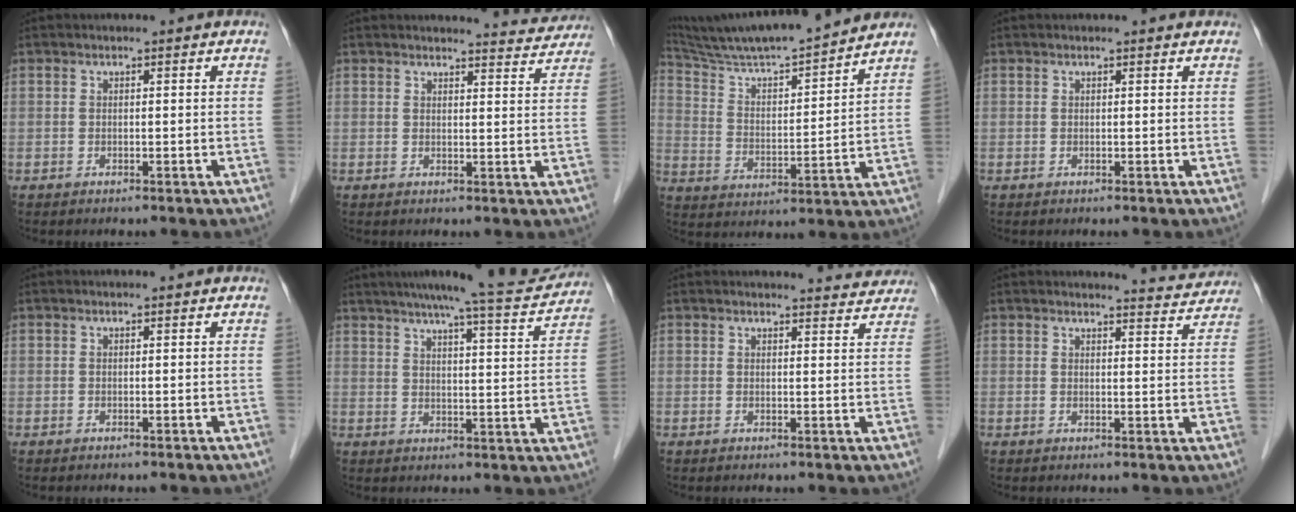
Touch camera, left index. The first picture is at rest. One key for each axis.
{"total": 6.2, "fx": 6.2, "fy": 0.5, "fz": 0.2, "tx": 0.000, "ty": -0.016, "tz": 0.055}
{"total": 18.3, "fx": 16.7, "fy": -0.1, "fz": 7.3, "tx": -0.135, "ty": 0.004, "tz": 0.271}
{"total": 1.2, "fx": 1.2, "fy": 0.1, "fz": 0.2, "tx": -0.013, "ty": 0.006, "tz": 0.011}
{"total": 0.0}
{"total": 14.2, "fx": 13.1, "fy": 0.4, "fz": 5.5, "tx": -0.080, "ty": -0.016, "tz": 0.166}
{"total": 6.7, "fx": 6.6, "fy": 0.8, "fz": 0.6, "tx": 0.004, "ty": -0.008, "tz": 0.055}
{"total": 5.6, "fx": 5.6, "fy": 0.3, "fz": -0.1, "tx": -0.004, "ty": -0.016, "tz": 0.051}